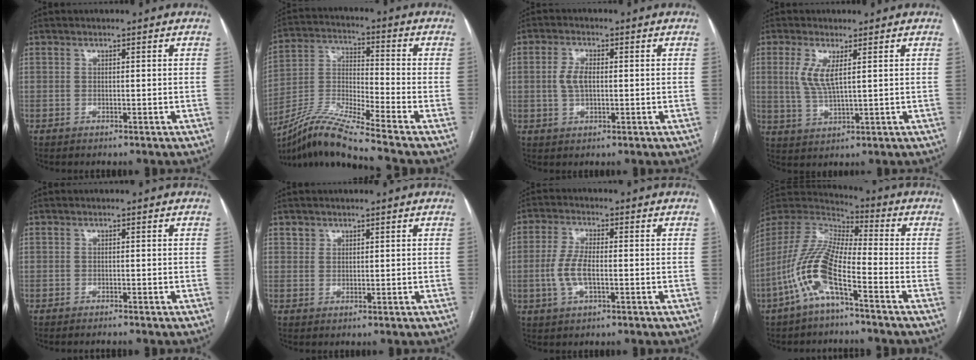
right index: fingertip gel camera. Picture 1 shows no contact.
{"total": 13.0, "force": [-10.9, -1.9, 6.8], "torque": [-0.140, -0.011, -0.206]}
{"total": 3.8, "force": [0.1, 1.9, 3.4], "torque": [-0.074, 0.005, 0.003]}
{"total": 5.1, "force": [1.6, 1.0, 4.8], "torque": [-0.112, -0.001, 0.038]}
{"total": 1.2, "force": [-1.2, -0.2, 0.3], "torque": [-0.004, -0.002, -0.016]}
{"total": 1.2, "force": [0.8, 0.9, -0.1], "torque": [0.014, 0.001, 0.008]}
{"total": 5.5, "force": [-0.8, 1.8, 5.1], "torque": [-0.120, 0.002, -0.018]}
{"total": 12.1, "force": [-5.4, 2.2, 10.6], "torque": [-0.245, 0.002, -0.114]}